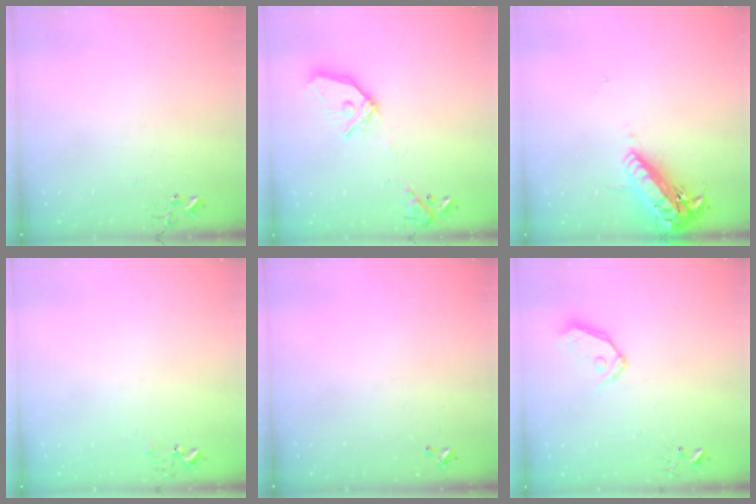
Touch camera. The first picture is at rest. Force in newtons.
{"total": 14.7, "press": 14.6, "slide": 1.9}
{"total": 17.6, "press": 17.3, "slide": 3.4}
{"total": 5.4, "press": 5.4, "slide": 0.7}
{"total": 0.0}
{"total": 9.3, "press": 9.2, "slide": 1.2}